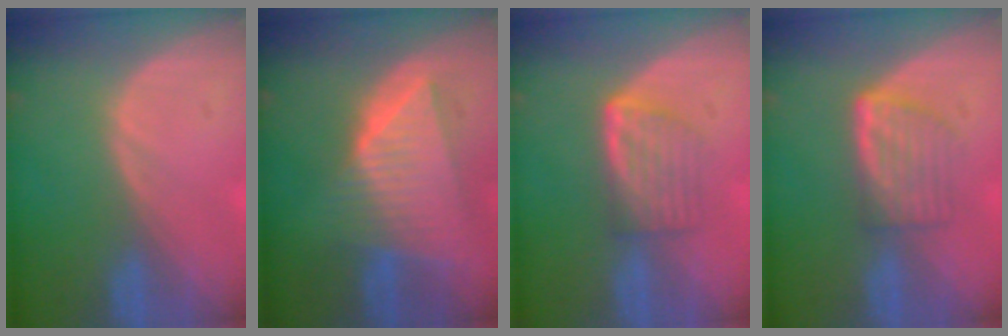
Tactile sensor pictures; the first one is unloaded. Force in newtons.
{"total": 9.1, "press": 8.1, "slide": 4.1}
{"total": 5.8, "press": 5.3, "slide": 2.4}
{"total": 5.8, "press": 5.2, "slide": 2.5}